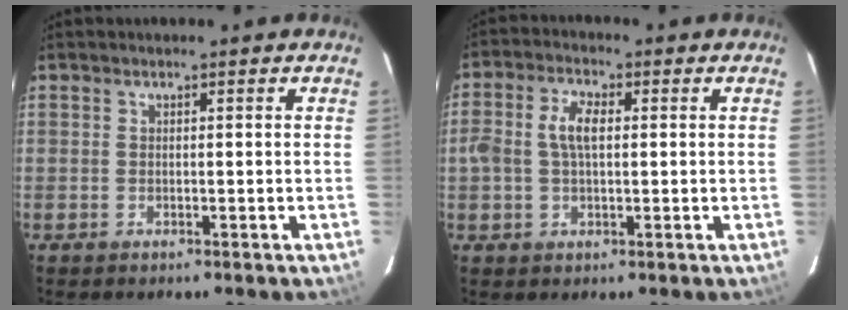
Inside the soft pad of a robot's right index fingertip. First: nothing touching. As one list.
[{"total": 5.4, "force": [0.4, 2.8, 4.6], "torque": [-0.091, 0.012, 0.008]}]